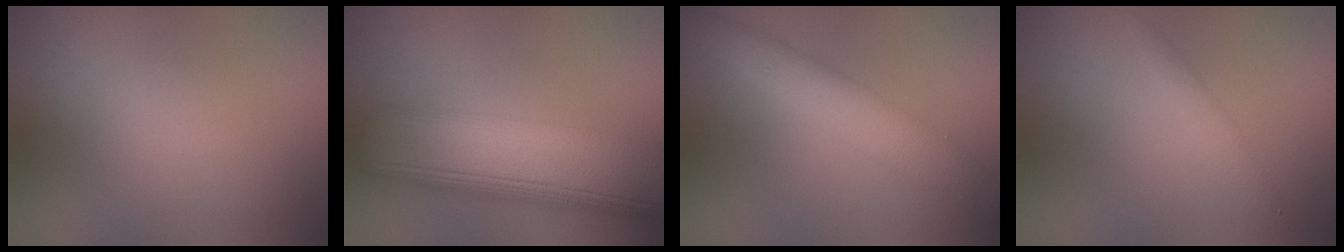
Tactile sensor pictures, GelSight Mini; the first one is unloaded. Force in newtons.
{"total": 12.1, "press": 12.0, "slide": 1.3}
{"total": 4.4, "press": 4.4, "slide": 0.2}
{"total": 1.3, "press": 1.3, "slide": 0.1}